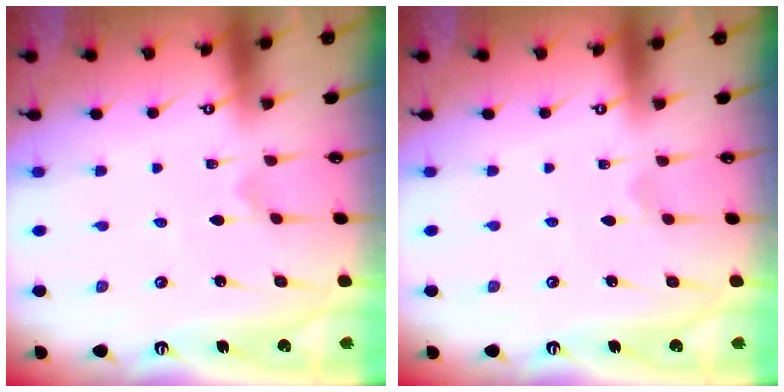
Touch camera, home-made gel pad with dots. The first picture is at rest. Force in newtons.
{"total": 1.9, "press": 1.8, "slide": 0.3}